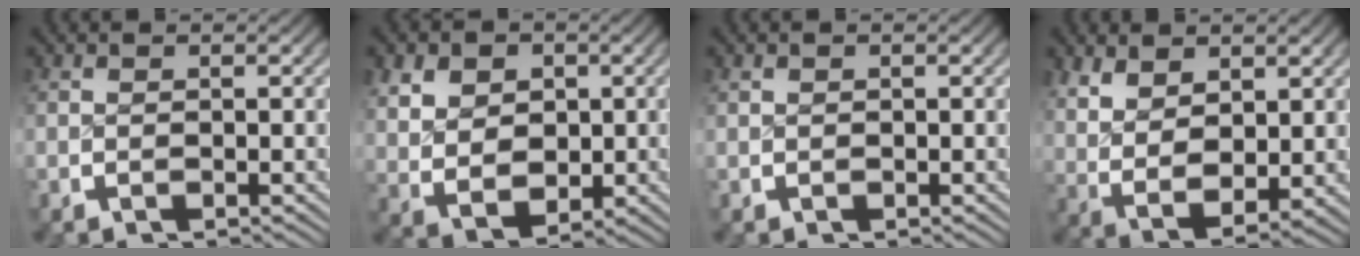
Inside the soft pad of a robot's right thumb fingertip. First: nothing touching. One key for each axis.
{"total": 8.2, "fx": 0.3, "fy": 6.4, "fz": 5.2, "tx": -0.113, "ty": -0.044, "tz": 0.027}
{"total": 0.6, "fx": 0.2, "fy": 0.5, "fz": 0.0, "tx": -0.001, "ty": -0.005, "tz": 0.009}
{"total": 7.6, "fx": 0.3, "fy": 5.2, "fz": 5.5, "tx": -0.132, "ty": -0.040, "tz": 0.032}